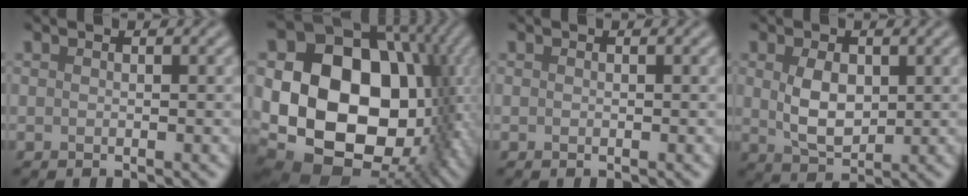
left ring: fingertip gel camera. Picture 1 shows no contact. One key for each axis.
{"total": 20.7, "fx": -0.3, "fy": 15.7, "fz": 13.5, "tx": -0.214, "ty": -0.019, "tz": 0.017}
{"total": 0.0}
{"total": 4.1, "fx": 0.6, "fy": 2.5, "fz": 3.2, "tx": -0.069, "ty": -0.003, "tz": 0.015}